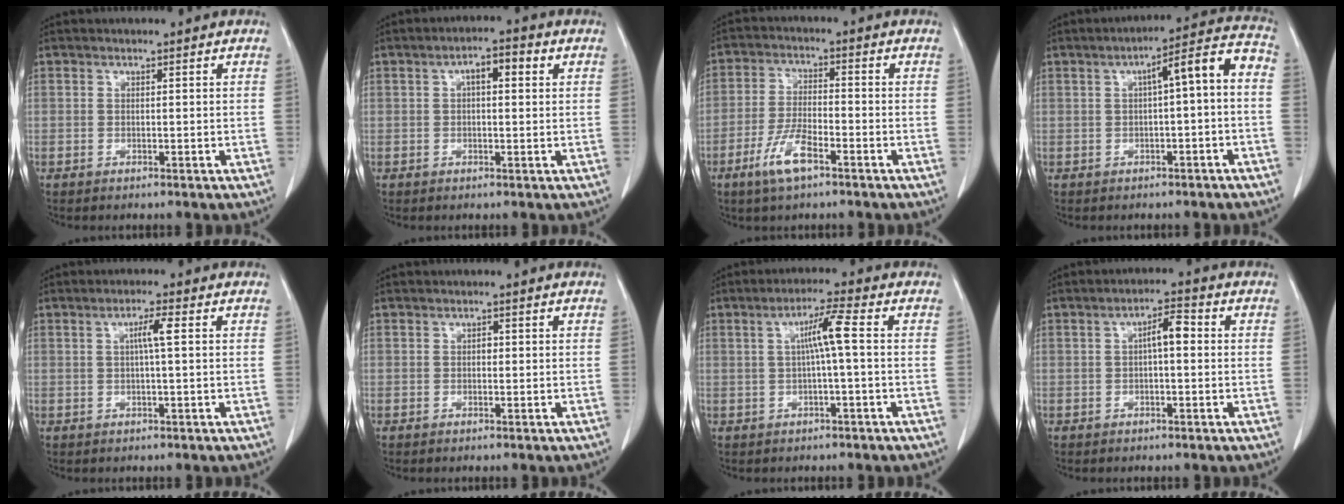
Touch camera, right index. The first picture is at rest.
{"total": 4.3, "force": [1.2, 1.4, 3.9], "torque": [-0.066, 0.016, 0.016]}
{"total": 6.6, "force": [-3.8, 1.7, 5.1], "torque": [-0.110, -0.007, -0.071]}
{"total": 7.9, "force": [-0.1, 1.2, 7.8], "torque": [-0.105, 0.034, -0.006]}
{"total": 2.9, "force": [0.5, -0.1, 2.9], "torque": [-0.052, 0.002, 0.008]}
{"total": 0.7, "force": [0.0, 0.5, 0.5], "torque": [-0.006, 0.003, -0.002]}
{"total": 4.9, "force": [0.4, -0.5, 4.9], "torque": [-0.086, 0.011, 0.009]}
{"total": 3.8, "force": [0.3, 1.0, 3.6], "torque": [-0.059, 0.014, 0.001]}